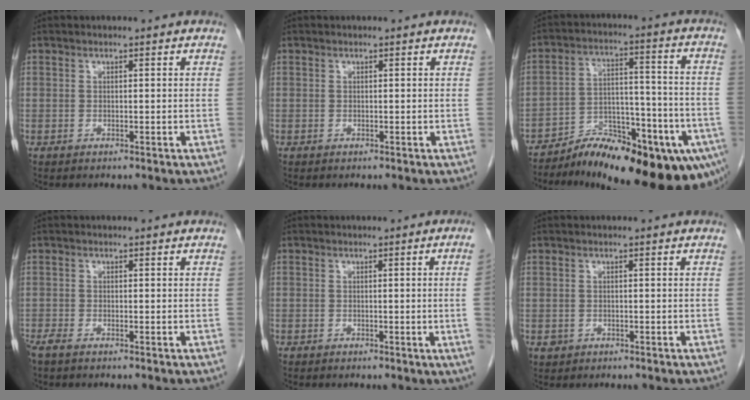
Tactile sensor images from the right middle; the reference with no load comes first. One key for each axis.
{"total": 0.0}
{"total": 20.7, "fx": -16.3, "fy": 5.1, "fz": 11.6, "tx": -0.100, "ty": 0.024, "tz": -0.237}
{"total": 2.1, "fx": -1.7, "fy": 0.5, "fz": 1.2, "tx": -0.028, "ty": -0.006, "tz": -0.031}
{"total": 2.9, "fx": -0.4, "fy": -1.0, "fz": 2.7, "tx": -0.035, "ty": -0.004, "tz": -0.006}
{"total": 1.2, "fx": -0.5, "fy": 1.0, "fz": 0.1, "tx": -0.003, "ty": 0.004, "tz": -0.003}